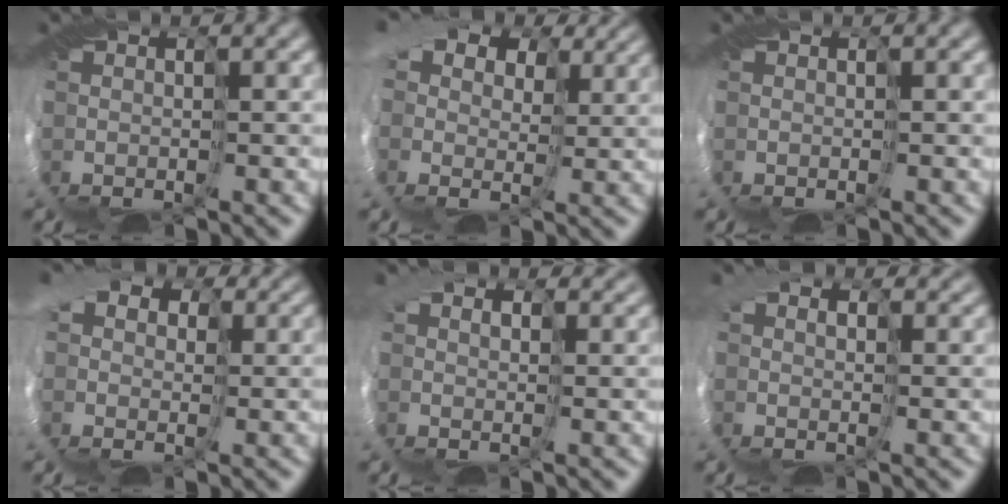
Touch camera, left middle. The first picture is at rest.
{"total": 12.1, "force": [5.8, 8.4, 6.5], "torque": [-0.154, 0.036, 0.077]}
{"total": 0.0}
{"total": 9.9, "force": [4.0, 7.2, 5.4], "torque": [-0.122, 0.032, 0.030]}
{"total": 4.5, "force": [3.0, 2.9, 1.7], "torque": [-0.060, 0.019, 0.040]}
{"total": 5.0, "force": [2.8, 3.4, 2.3], "torque": [-0.067, 0.019, 0.029]}